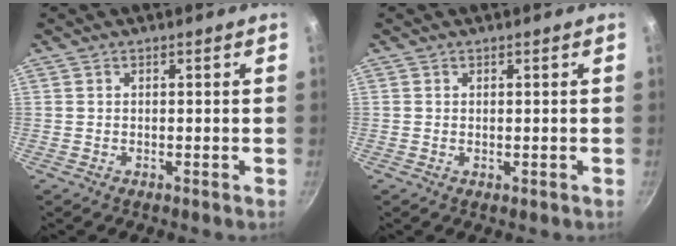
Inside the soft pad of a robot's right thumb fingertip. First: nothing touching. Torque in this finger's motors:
{"motor_torque": [-0.36, -0.03, -0.35, 0.01, -0.06]}